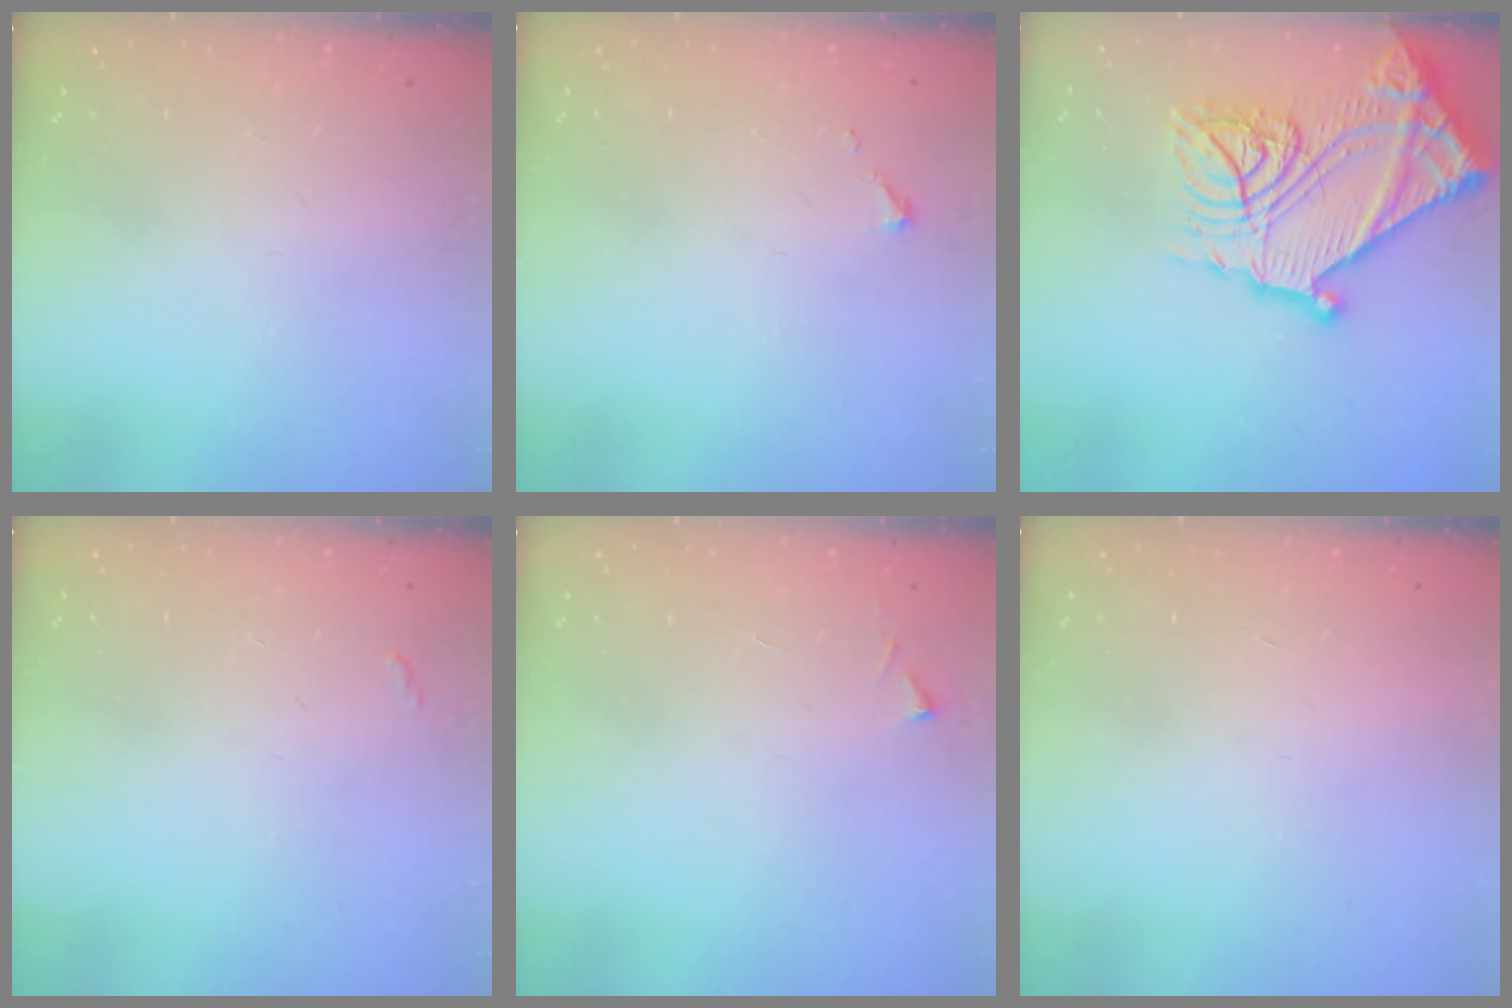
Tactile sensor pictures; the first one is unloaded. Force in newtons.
{"total": 2.6, "press": 2.6, "slide": 0.3}
{"total": 28.8, "press": 28.7, "slide": 2.7}
{"total": 2.8, "press": 2.8, "slide": 0.4}
{"total": 4.8, "press": 4.8, "slide": 0.6}
{"total": 1.7, "press": 1.7, "slide": 0.1}